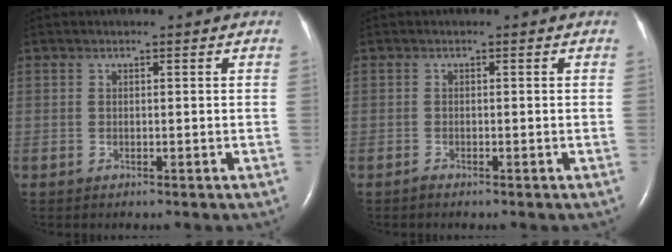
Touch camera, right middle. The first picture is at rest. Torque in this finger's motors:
{"motor_torque": [-0.10, 0.12, 0.01, 0.00]}